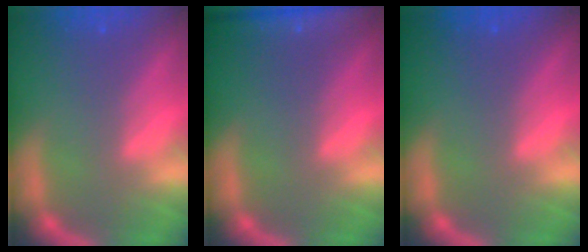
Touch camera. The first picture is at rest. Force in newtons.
{"total": 5.5}
{"total": 0.0}